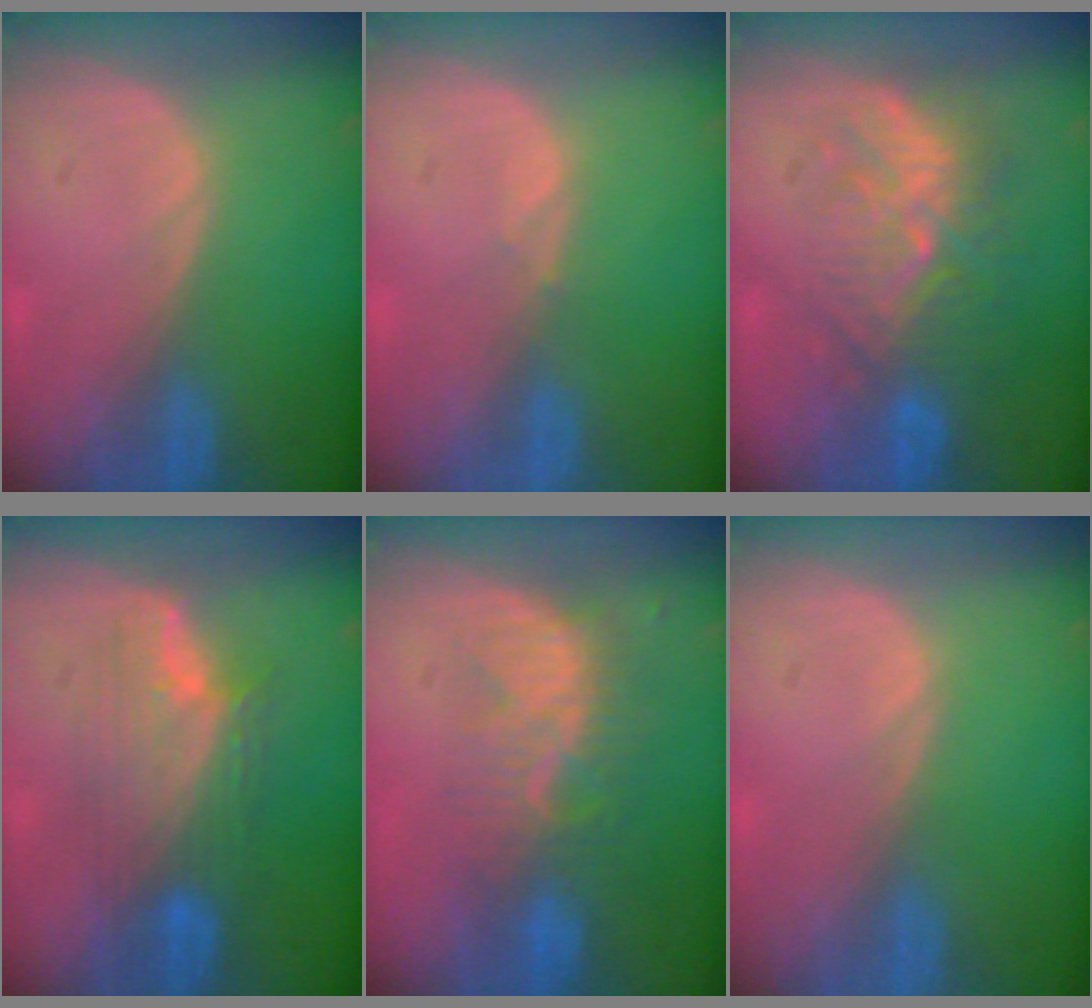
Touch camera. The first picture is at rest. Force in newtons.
{"total": 0.5, "press": 0.5, "slide": 0.2}
{"total": 9.3, "press": 8.9, "slide": 2.6}
{"total": 7.6, "press": 7.4, "slide": 1.5}
{"total": 8.1, "press": 7.4, "slide": 3.5}
{"total": 0.0}